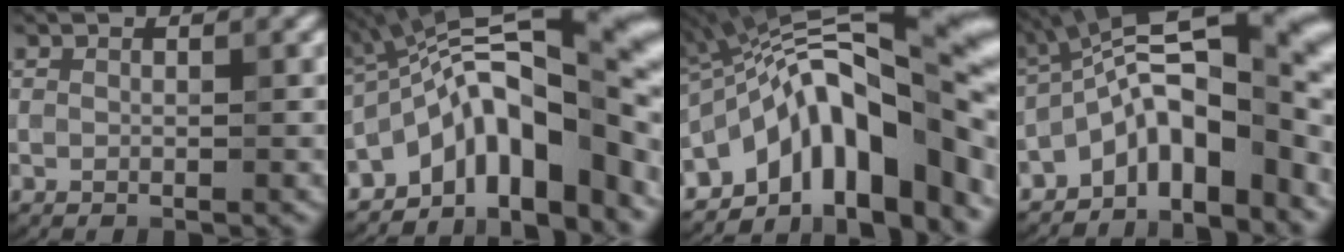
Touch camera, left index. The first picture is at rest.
{"total": 13.3, "force": [-4.4, 5.1, 11.5], "torque": [-0.152, 0.023, -0.078]}
{"total": 16.8, "force": [-4.1, 6.8, 14.8], "torque": [-0.189, 0.050, -0.086]}
{"total": 10.7, "force": [-3.6, 4.4, 9.1], "torque": [-0.124, 0.028, -0.071]}